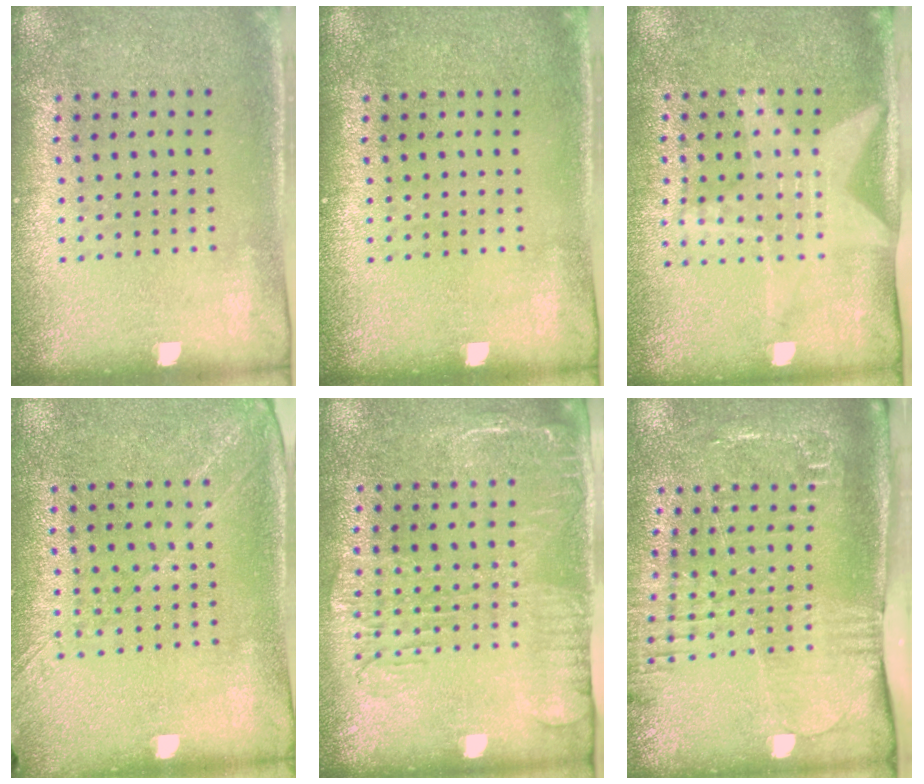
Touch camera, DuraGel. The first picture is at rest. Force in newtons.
{"total": 0.0}
{"total": 1.9, "press": 1.5, "slide": 1.1}
{"total": 1.3, "press": 1.2, "slide": 0.4}
{"total": 1.9, "press": 1.6, "slide": 1.0}
{"total": 2.6, "press": 2.0, "slide": 1.6}